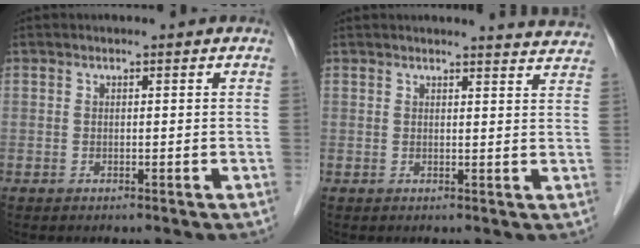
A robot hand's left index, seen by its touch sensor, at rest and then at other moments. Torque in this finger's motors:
{"motor_torque": [0.87, -0.74, 0.30, 0.04]}